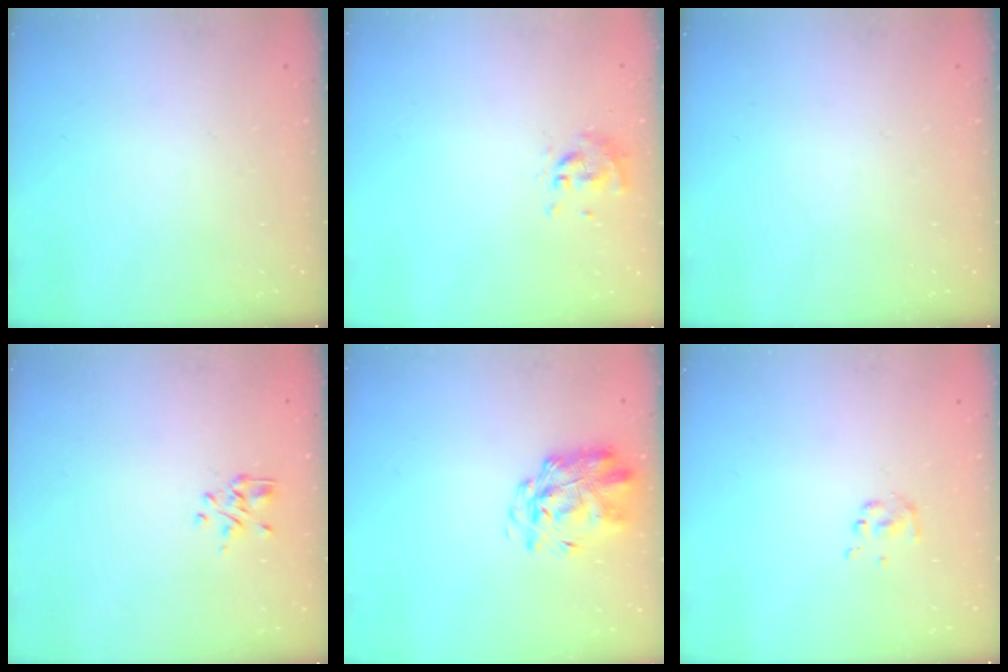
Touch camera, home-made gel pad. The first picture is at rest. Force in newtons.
{"total": 0.0}
{"total": 0.0}
{"total": 1.5, "press": 1.3, "slide": 0.7}
{"total": 2.9, "press": 2.8, "slide": 0.7}
{"total": 2.3, "press": 2.3, "slide": 0.4}